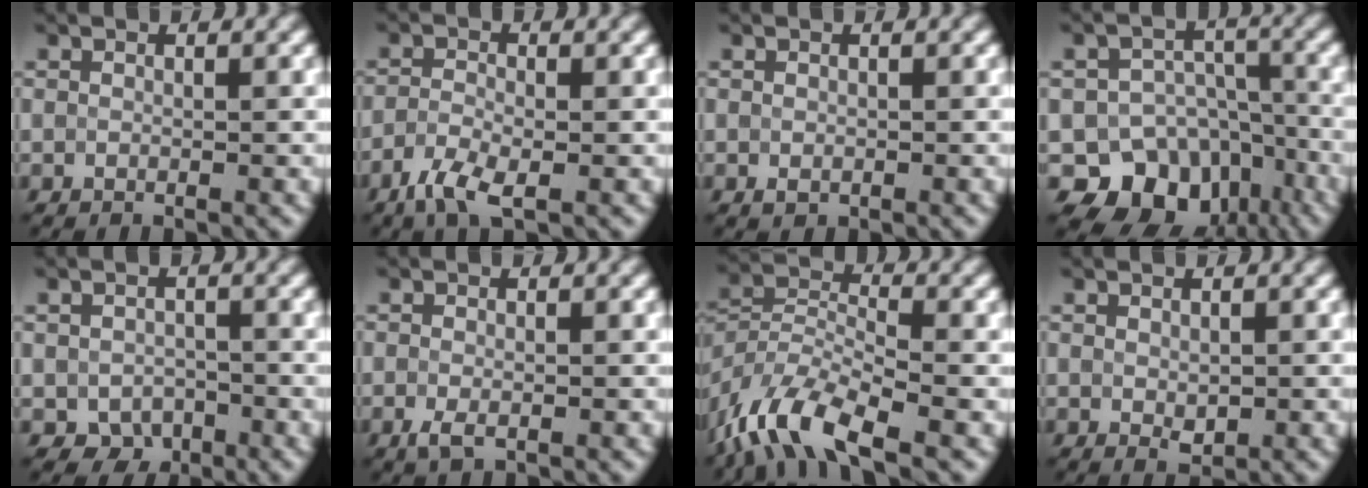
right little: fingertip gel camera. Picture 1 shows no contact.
{"total": 3.2, "force": [-1.8, 1.1, 2.4], "torque": [-0.058, -0.004, -0.041]}
{"total": 0.6, "force": [-0.2, 0.4, 0.4], "torque": [-0.005, -0.004, -0.002]}
{"total": 9.3, "force": [-5.2, 6.9, 3.4], "torque": [-0.032, -0.007, -0.084]}
{"total": 2.6, "force": [-1.2, 2.0, 1.2], "torque": [-0.018, -0.008, -0.022]}
{"total": 1.6, "force": [-0.7, 0.7, 1.2], "torque": [-0.028, -0.006, -0.014]}
{"total": 8.5, "force": [-5.8, 3.0, 5.4], "torque": [-0.100, 0.000, -0.124]}
{"total": 1.2, "force": [-0.1, 0.7, 0.9], "torque": [-0.016, -0.005, 0.005]}